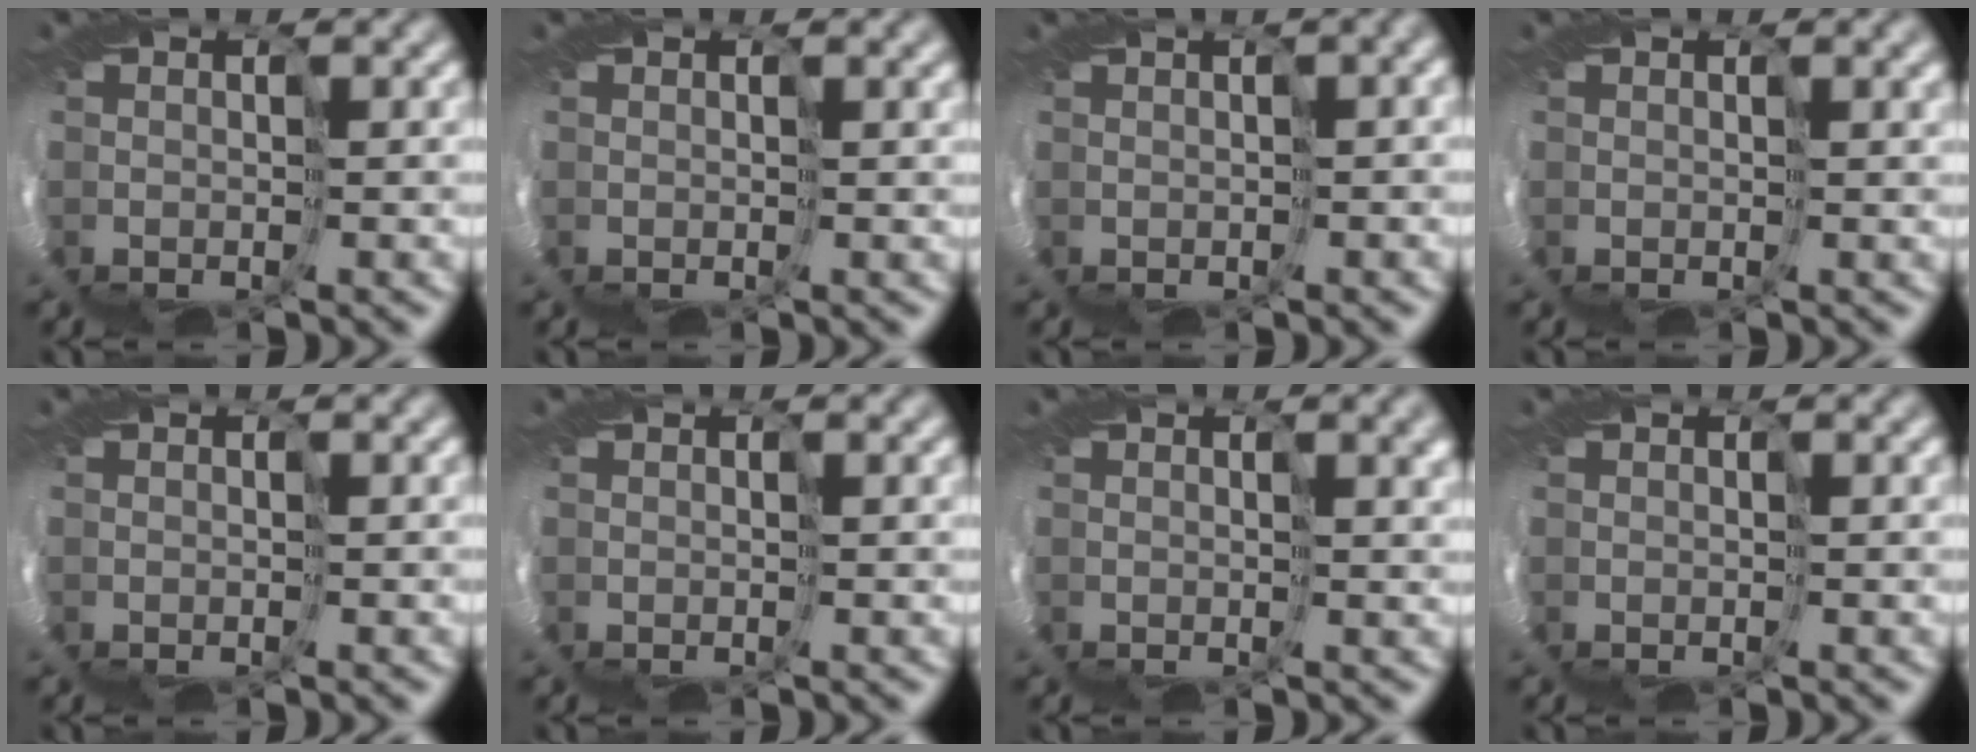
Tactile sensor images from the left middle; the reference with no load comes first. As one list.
[{"total": 1.2, "force": [1.0, -0.6, 0.2], "torque": [-0.004, 0.001, 0.014]}, {"total": 3.4, "force": [-0.1, 1.2, 3.2], "torque": [-0.047, 0.004, 0.012]}, {"total": 1.4, "force": [1.1, -0.4, 0.6], "torque": [-0.010, 0.003, 0.015]}, {"total": 0.0}, {"total": 0.8, "force": [0.7, -0.4, 0.1], "torque": [-0.002, 0.000, 0.010]}, {"total": 3.6, "force": [1.9, 1.1, 2.9], "torque": [-0.041, 0.008, 0.031]}, {"total": 0.5, "force": [0.5, -0.2, 0.0], "torque": [0.001, 0.002, 0.007]}]